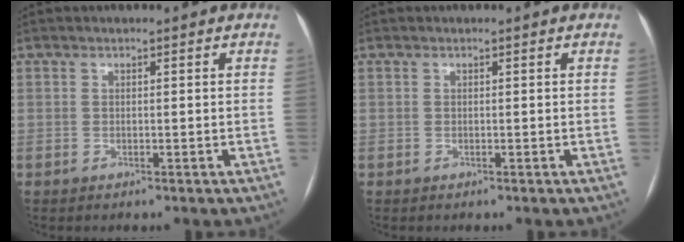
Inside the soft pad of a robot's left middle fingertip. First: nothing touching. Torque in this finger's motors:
{"motor_torque": [-0.02, -0.01, 0.00, 0.00]}